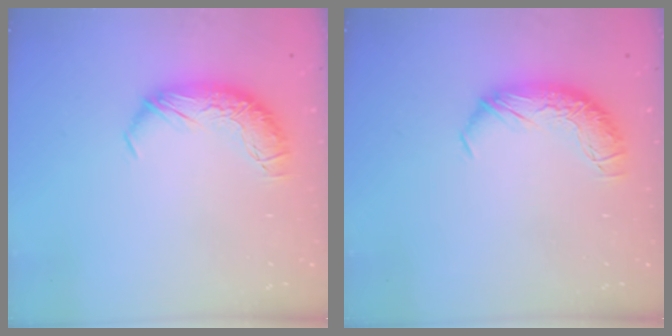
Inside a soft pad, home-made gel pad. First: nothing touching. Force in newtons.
{"total": 0.0}